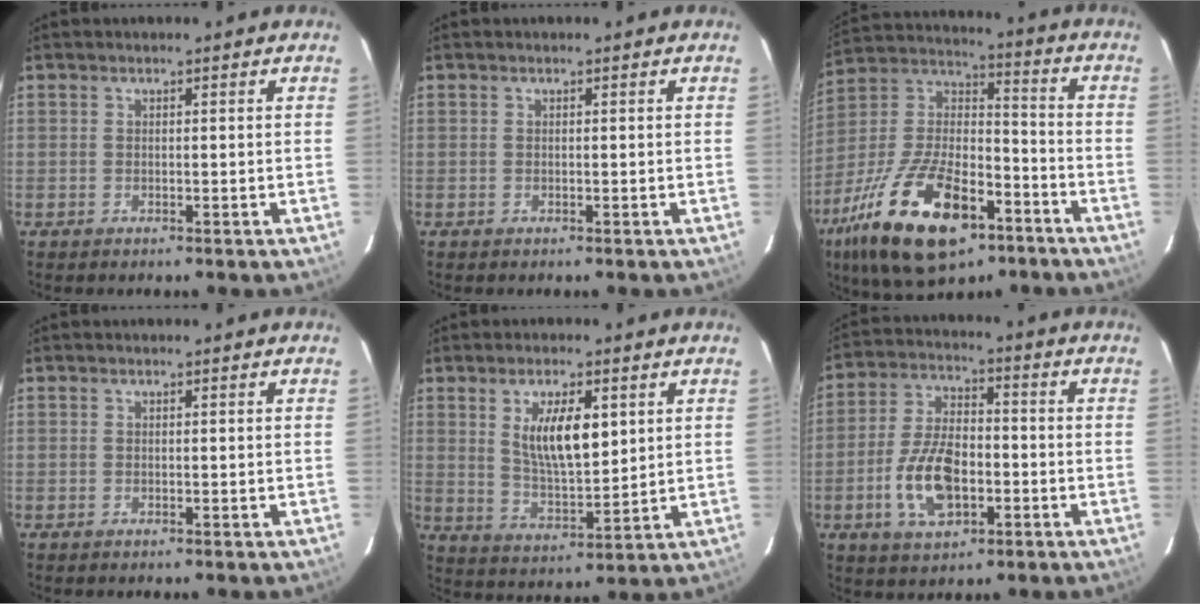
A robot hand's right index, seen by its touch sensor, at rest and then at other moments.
{"total": 0.0}
{"total": 24.1, "force": [-13.5, 10.7, 16.9], "torque": [-0.337, -0.013, -0.225]}
{"total": 0.0}
{"total": 9.3, "force": [3.5, 3.1, 8.0], "torque": [-0.143, -0.007, 0.076]}
{"total": 12.3, "force": [-3.8, 6.5, 9.7], "torque": [-0.198, 0.006, -0.062]}